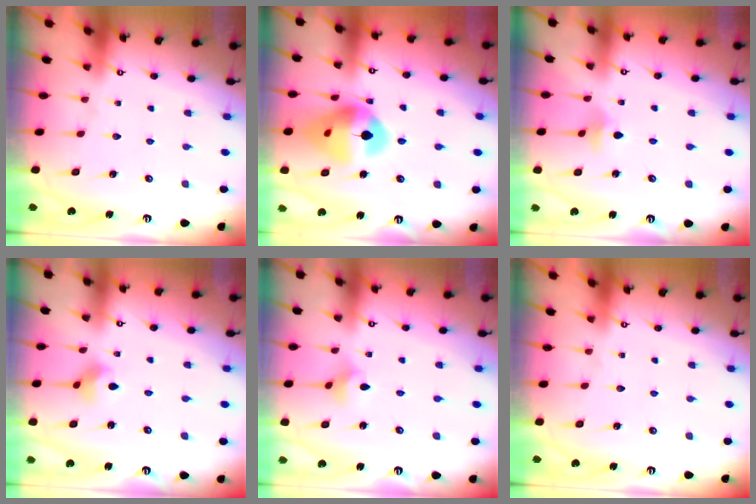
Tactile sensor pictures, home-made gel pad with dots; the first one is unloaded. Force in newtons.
{"total": 15.9, "press": 15.8, "slide": 2.1}
{"total": 4.6, "press": 4.5, "slide": 1.0}
{"total": 3.0, "press": 3.0, "slide": 0.5}
{"total": 3.3, "press": 3.2, "slide": 0.6}
{"total": 0.0}